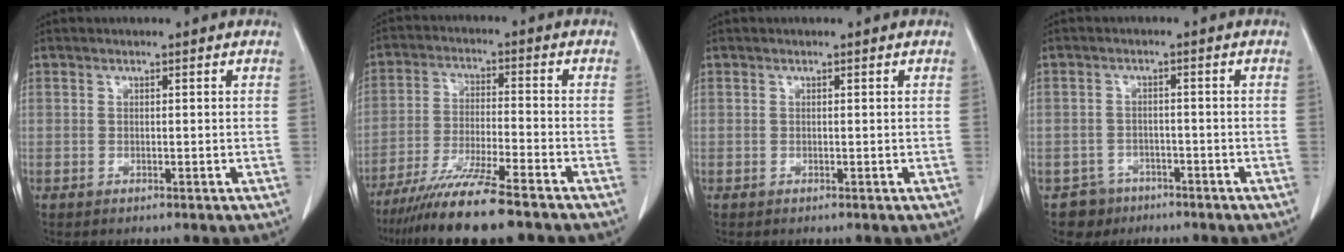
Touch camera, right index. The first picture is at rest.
{"total": 12.9, "force": [-10.2, 0.1, 7.8], "torque": [-0.134, -0.037, -0.170]}
{"total": 0.0}
{"total": 4.0, "force": [-2.7, 2.9, -0.5], "torque": [0.008, 0.010, -0.040]}